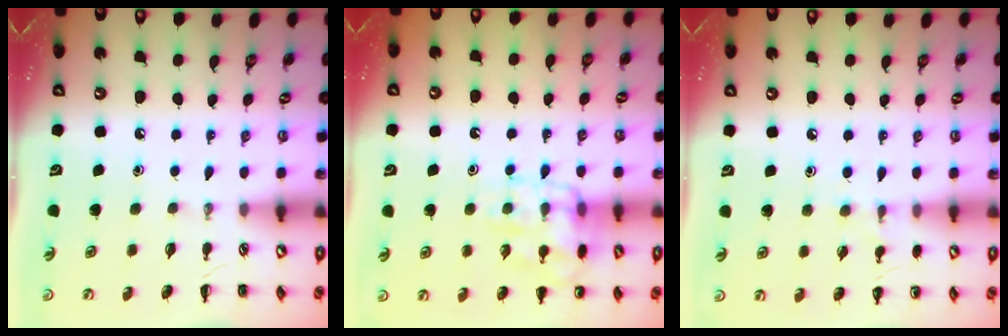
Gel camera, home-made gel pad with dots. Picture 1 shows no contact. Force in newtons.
{"total": 14.4, "press": 14.3, "slide": 1.4}
{"total": 6.7, "press": 6.4, "slide": 1.9}